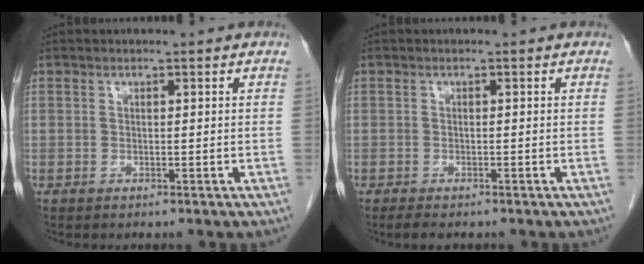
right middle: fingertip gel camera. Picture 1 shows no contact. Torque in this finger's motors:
{"motor_torque": [0.29, -0.52, -0.08, -0.01]}